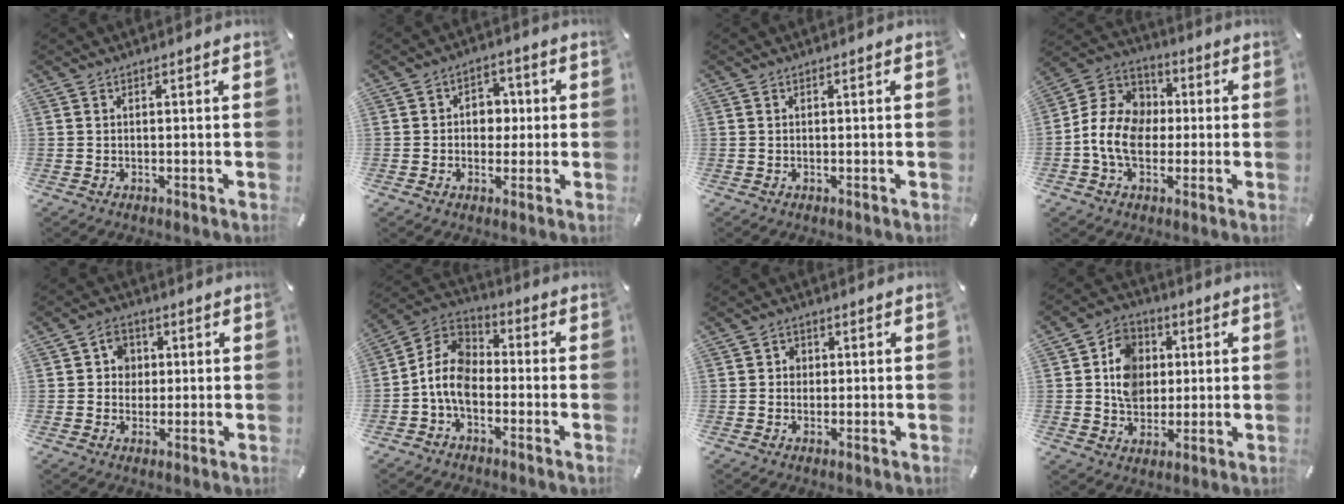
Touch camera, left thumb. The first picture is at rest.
{"total": 5.8, "force": [-0.3, 5.1, 2.9], "torque": [-0.038, 0.009, -0.010]}
{"total": 0.0}
{"total": 12.4, "force": [-2.3, 10.1, 6.7], "torque": [-0.156, 0.027, -0.041]}
{"total": 5.1, "force": [0.6, 4.8, 1.6], "torque": [-0.019, 0.005, 0.005]}
{"total": 9.4, "force": [-3.9, 6.3, 5.8], "torque": [-0.146, 0.007, -0.084]}
{"total": 2.3, "force": [-0.2, 2.2, 0.6], "torque": [-0.006, 0.004, -0.009]}
{"total": 10.5, "force": [1.1, 9.0, 5.2], "torque": [-0.091, 0.014, 0.020]}